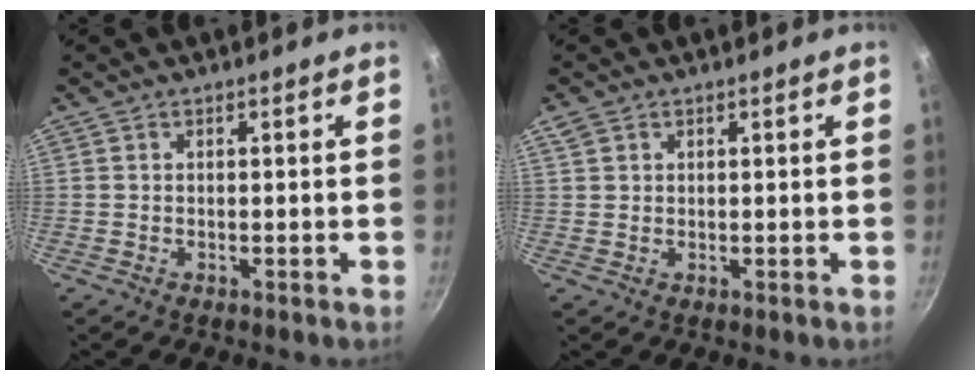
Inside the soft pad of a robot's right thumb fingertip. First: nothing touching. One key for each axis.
{"total": 2.1, "fx": 1.1, "fy": 1.6, "fz": 0.9, "tx": -0.016, "ty": 0.002, "tz": 0.021}